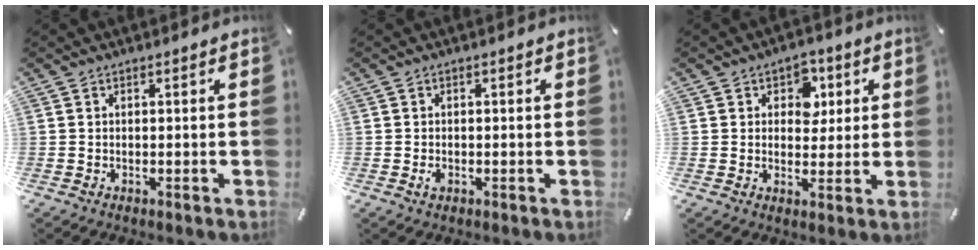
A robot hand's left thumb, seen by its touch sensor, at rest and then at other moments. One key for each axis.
{"total": 1.4, "fx": -0.5, "fy": 1.0, "fz": 0.9, "tx": -0.024, "ty": -0.001, "tz": -0.011}
{"total": 6.3, "fx": 1.8, "fy": 5.4, "fz": 2.6, "tx": -0.020, "ty": -0.003, "tz": 0.023}